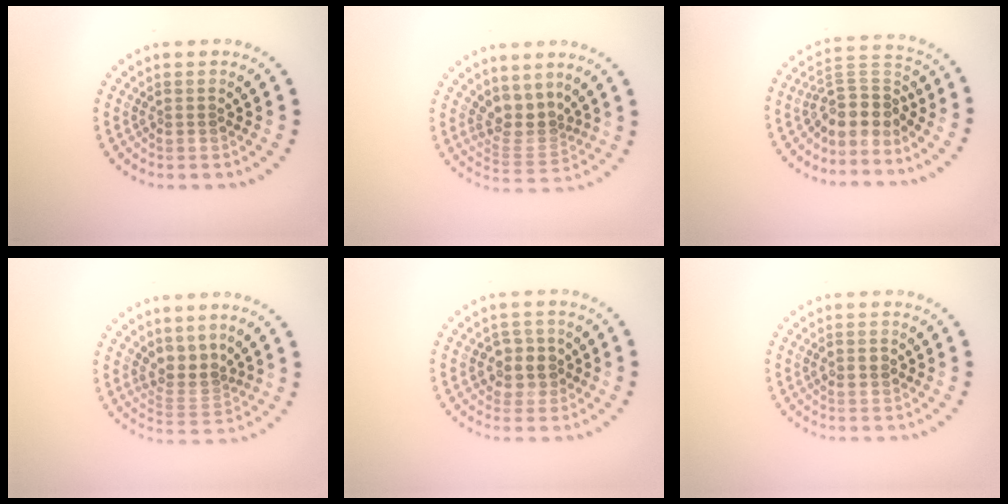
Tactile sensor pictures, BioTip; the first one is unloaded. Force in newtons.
{"total": 3.1, "press": 2.4, "slide": 2.0}
{"total": 4.0, "press": 3.1, "slide": 2.5}
{"total": 2.9, "press": 2.1, "slide": 2.0}
{"total": 2.6, "press": 2.5, "slide": 0.9}
{"total": 1.8, "press": 1.8, "slide": 0.3}